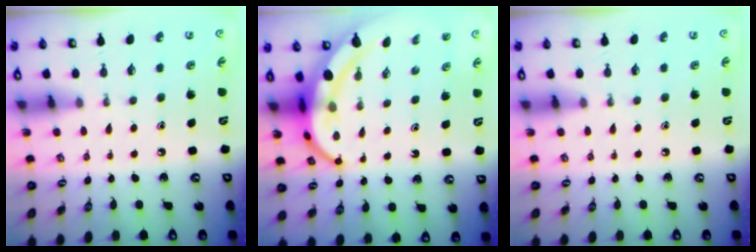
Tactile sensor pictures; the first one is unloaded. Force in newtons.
{"total": 8.0, "press": 7.9, "slide": 0.7}
{"total": 0.0}